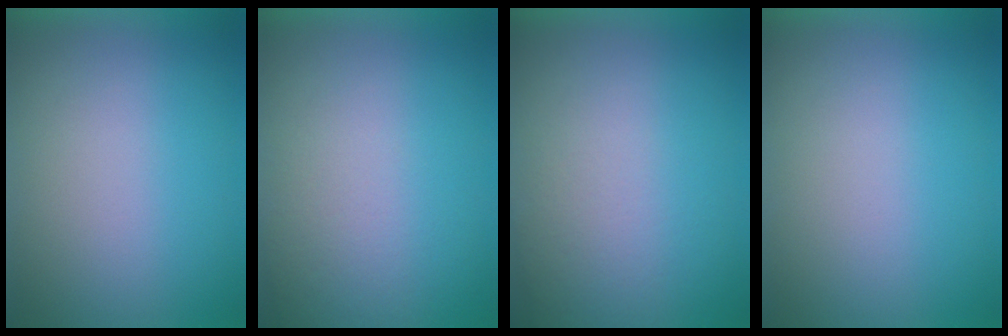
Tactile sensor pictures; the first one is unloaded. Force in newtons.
{"total": 2.1}
{"total": 2.4}
{"total": 0.0}